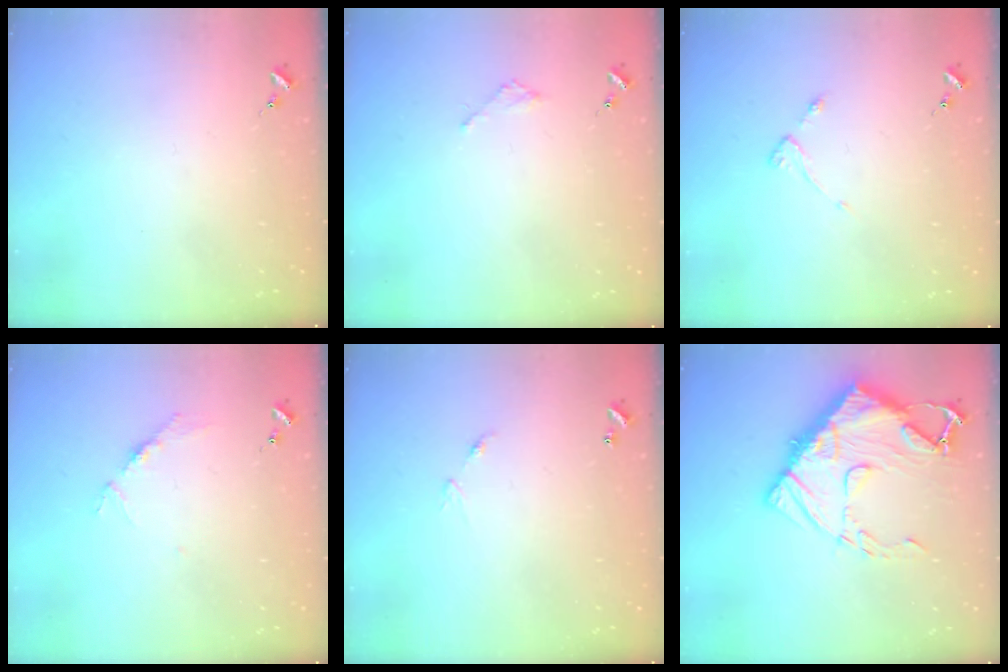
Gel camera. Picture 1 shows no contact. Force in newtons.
{"total": 2.1, "press": 2.1, "slide": 0.2}
{"total": 2.8, "press": 2.7, "slide": 0.5}
{"total": 3.9, "press": 3.8, "slide": 0.5}
{"total": 5.6, "press": 5.5, "slide": 0.6}
{"total": 18.3, "press": 18.2, "slide": 2.1}